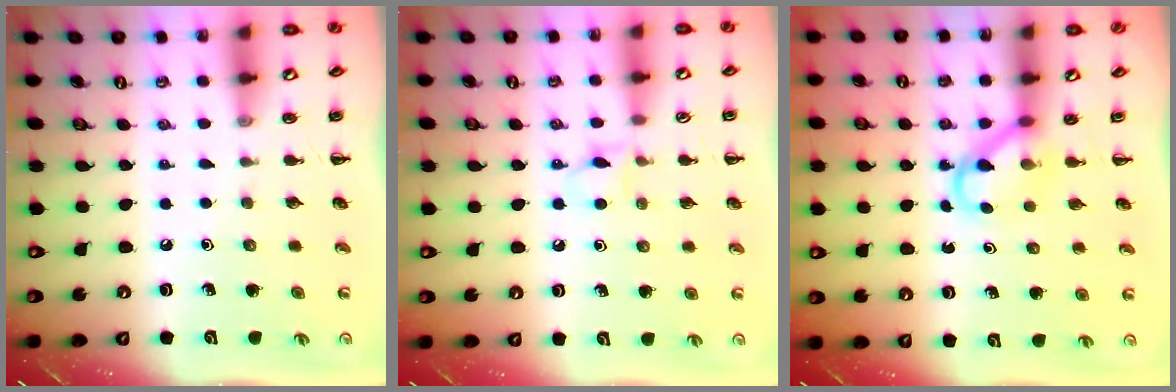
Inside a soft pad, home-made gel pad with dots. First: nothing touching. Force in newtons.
{"total": 4.4, "press": 4.0, "slide": 1.7}
{"total": 3.8, "press": 3.6, "slide": 1.0}